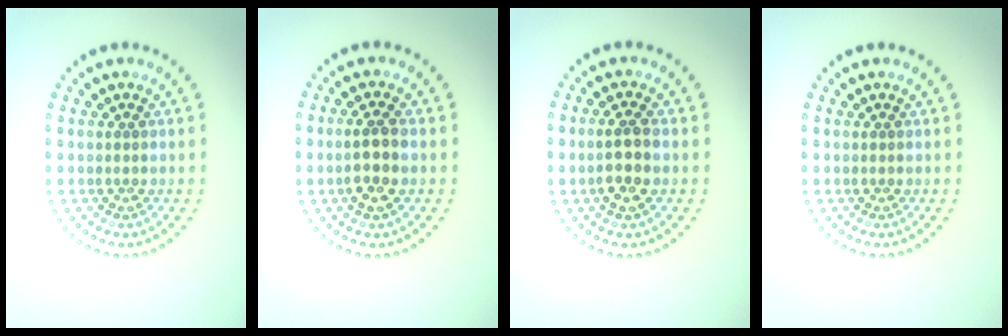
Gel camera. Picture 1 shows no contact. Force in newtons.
{"total": 2.6, "press": 2.4, "slide": 1.0}
{"total": 2.6, "press": 2.4, "slide": 1.0}
{"total": 0.0}